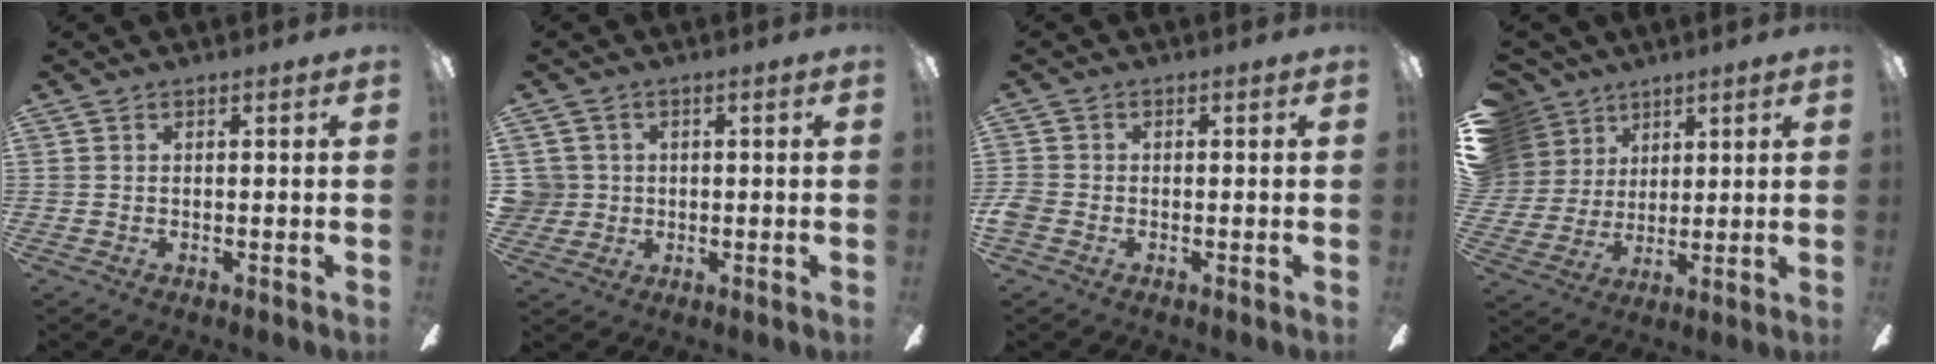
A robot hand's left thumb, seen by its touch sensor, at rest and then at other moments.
{"total": 4.9, "force": [0.7, 4.8, 0.7], "torque": [-0.028, 0.006, 0.016]}
{"total": 2.6, "force": [-1.0, 2.0, 1.3], "torque": [-0.028, 0.004, -0.018]}
{"total": 11.9, "force": [6.5, 9.7, 2.3], "torque": [-0.081, -0.035, 0.131]}